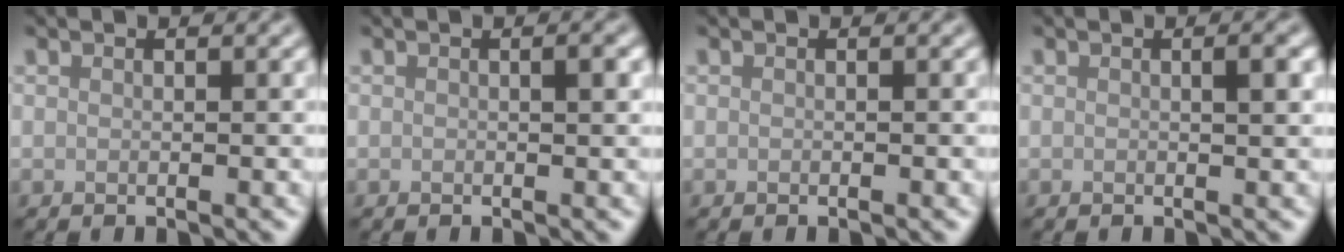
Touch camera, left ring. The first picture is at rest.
{"total": 0.9, "force": [0.2, 0.2, 0.9], "torque": [-0.012, 0.001, 0.003]}
{"total": 0.0}
{"total": 1.4, "force": [0.3, 0.2, 1.3], "torque": [-0.017, 0.002, 0.003]}